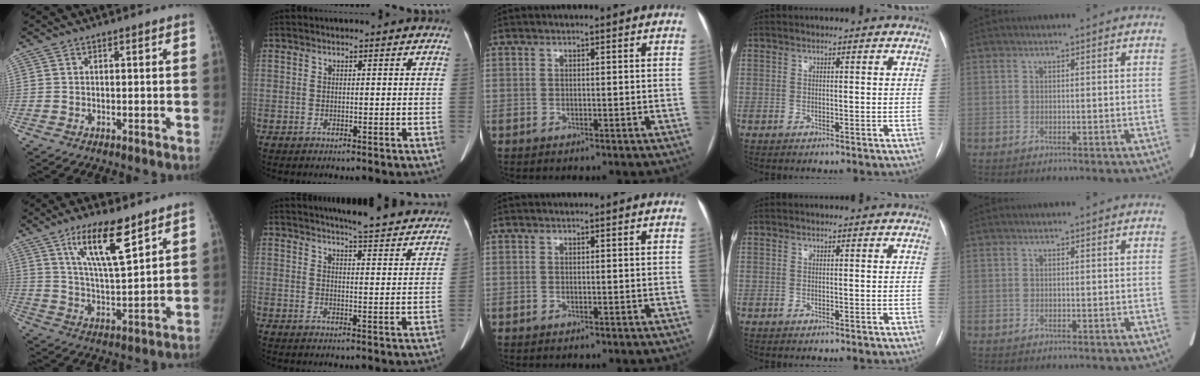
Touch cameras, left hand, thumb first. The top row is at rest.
{"thumb": {"total": 12.7, "force": [7.6, 3.1, 9.7], "torque": [-0.158, -0.044, 0.142]}, "index": {"total": 18.8, "force": [17.7, 1.7, 6.2], "torque": [-0.074, -0.049, 0.199]}}